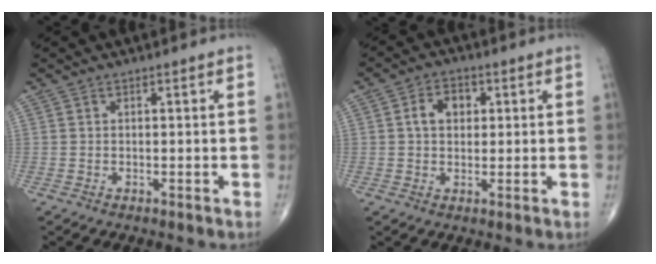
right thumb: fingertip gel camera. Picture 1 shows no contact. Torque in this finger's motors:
{"motor_torque": [0.96, 0.99, 0.50, 0.11, 0.00]}